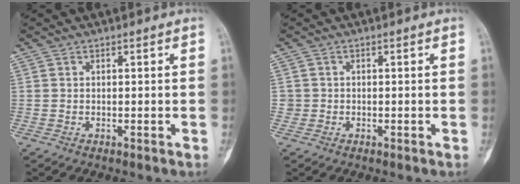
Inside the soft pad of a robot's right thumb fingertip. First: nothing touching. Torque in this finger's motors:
{"motor_torque": [-0.06, -0.19, 0.24, -0.04, -0.02]}